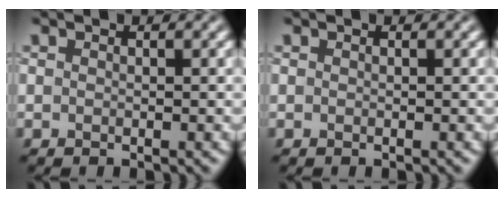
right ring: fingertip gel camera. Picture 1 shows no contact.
{"total": 0.0}